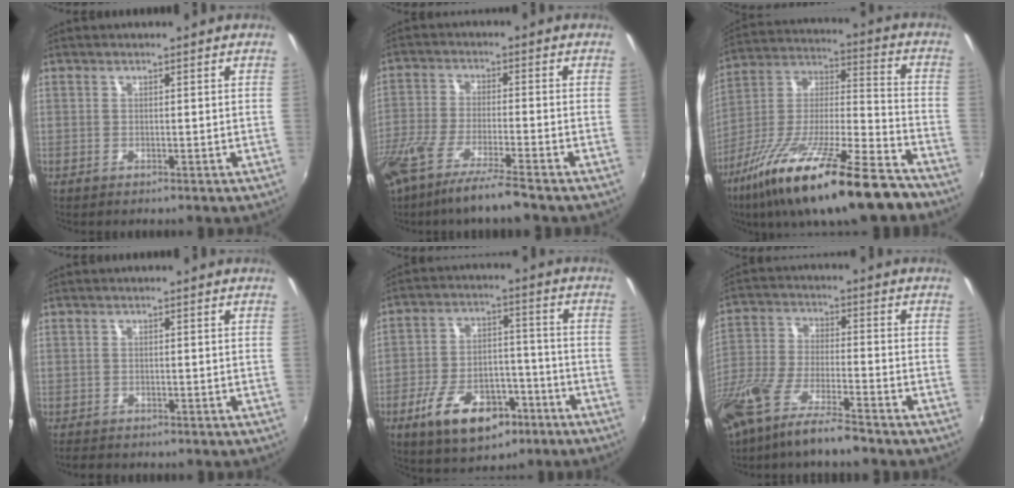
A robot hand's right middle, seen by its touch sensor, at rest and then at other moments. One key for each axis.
{"total": 11.9, "fx": -9.0, "fy": 0.5, "fz": 7.7, "tx": -0.161, "ty": -0.042, "tz": -0.162}
{"total": 26.1, "fx": -17.3, "fy": 5.6, "fz": 18.7, "tx": -0.327, "ty": -0.040, "tz": -0.288}
{"total": 1.8, "fx": -1.5, "fy": 1.0, "fz": 0.2, "tx": -0.011, "ty": -0.004, "tz": -0.026}
{"total": 14.9, "fx": -8.3, "fy": 8.0, "fz": 9.5, "tx": -0.191, "ty": 0.006, "tz": -0.126}
{"total": 13.8, "fx": -10.2, "fy": 2.5, "fz": 8.9, "tx": -0.189, "ty": -0.034, "tz": -0.192}